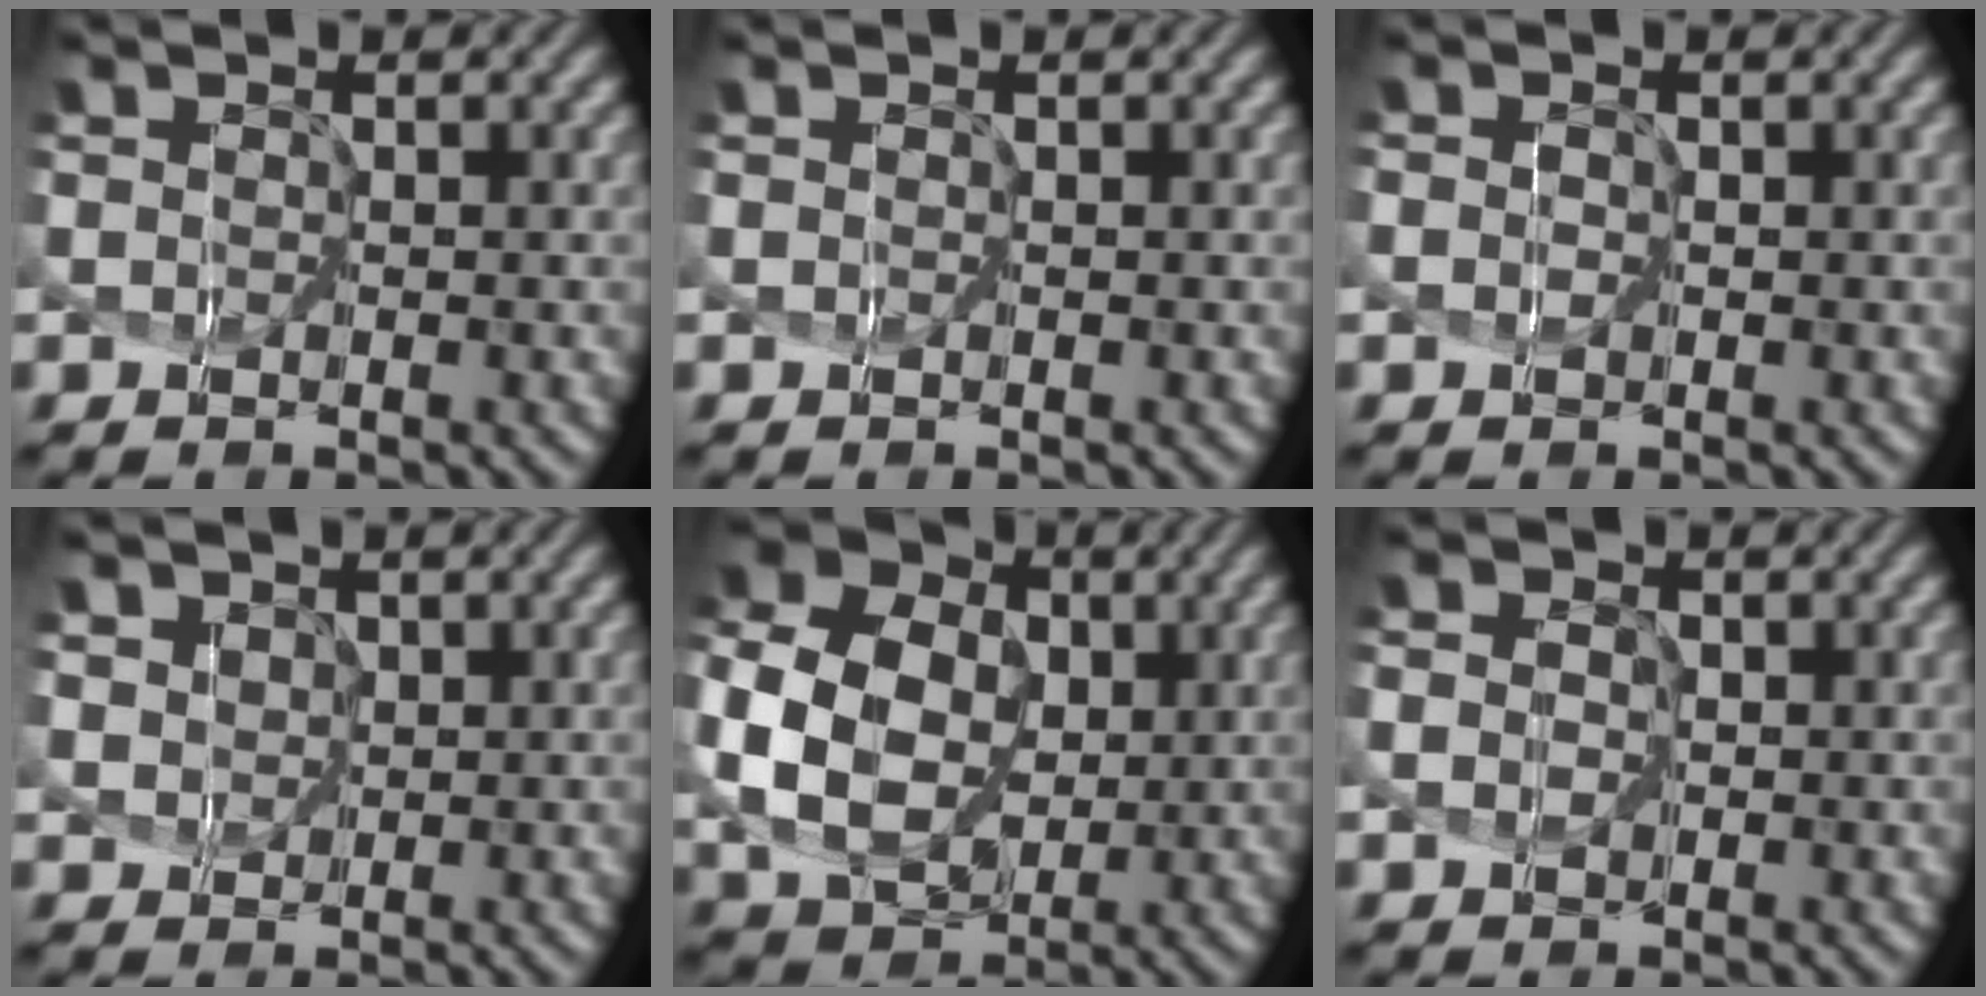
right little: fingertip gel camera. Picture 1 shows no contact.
{"total": 0.0}
{"total": 0.6, "force": [-0.2, 0.5, 0.3], "torque": [-0.009, 0.000, -0.001]}
{"total": 5.0, "force": [2.7, 3.6, 2.1], "torque": [-0.048, 0.017, 0.032]}
{"total": 10.6, "force": [0.4, 8.4, 6.4], "torque": [-0.168, -0.001, 0.015]}
{"total": 1.9, "force": [-0.1, 1.6, 0.9], "torque": [-0.016, 0.008, -0.005]}